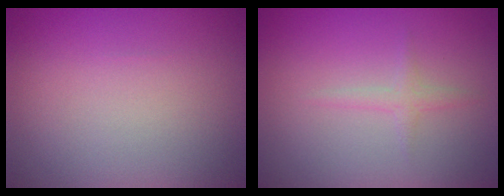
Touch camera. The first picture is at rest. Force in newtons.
{"total": 1.1, "press": 1.1, "slide": 0.1}